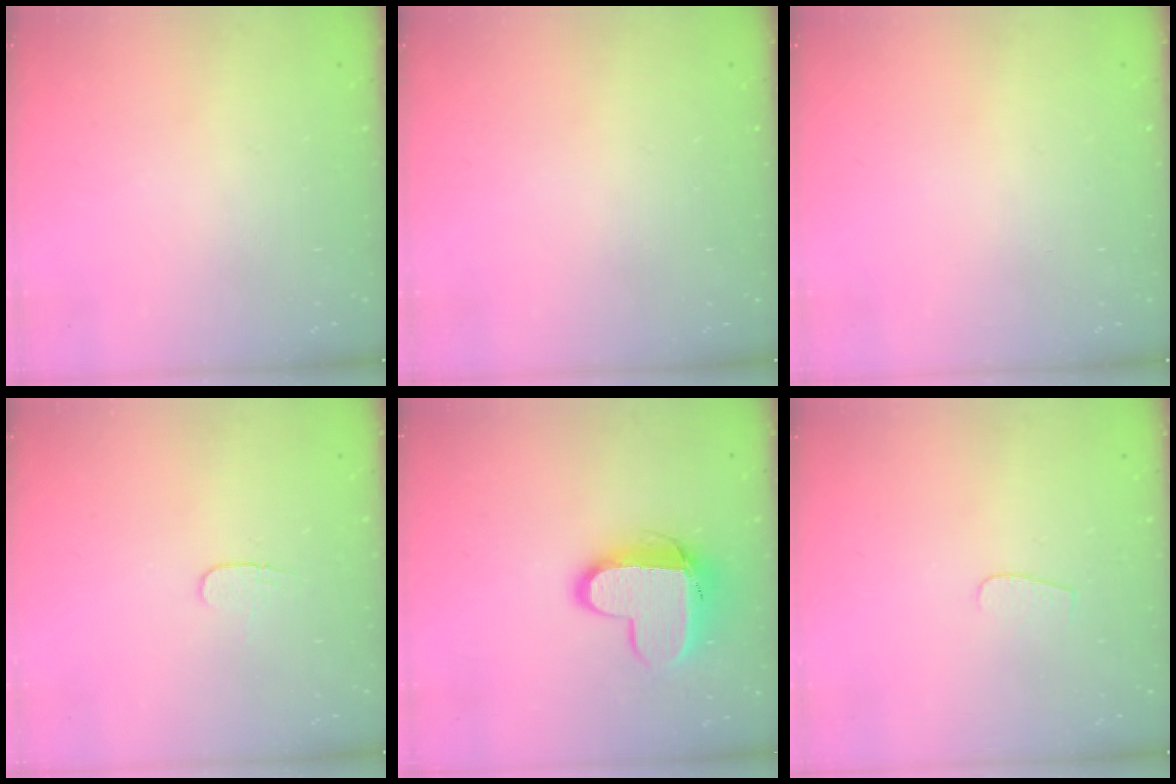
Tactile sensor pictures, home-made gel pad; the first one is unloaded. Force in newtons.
{"total": 0.0}
{"total": 0.0}
{"total": 3.8, "press": 3.8, "slide": 0.4}
{"total": 11.4, "press": 11.4, "slide": 1.1}
{"total": 3.4, "press": 3.4, "slide": 0.3}